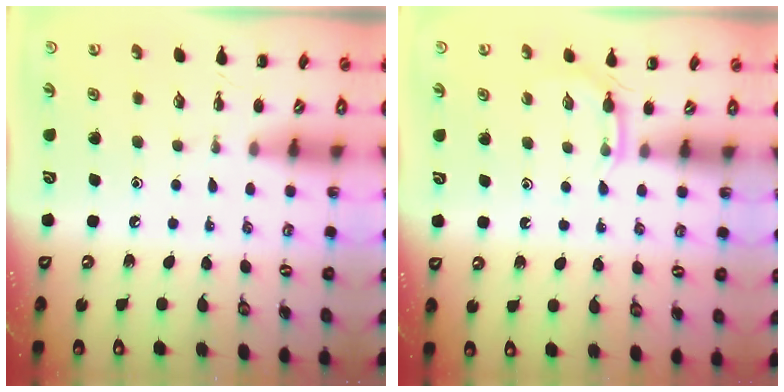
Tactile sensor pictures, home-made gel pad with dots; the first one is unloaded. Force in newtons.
{"total": 3.5, "press": 3.3, "slide": 1.2}